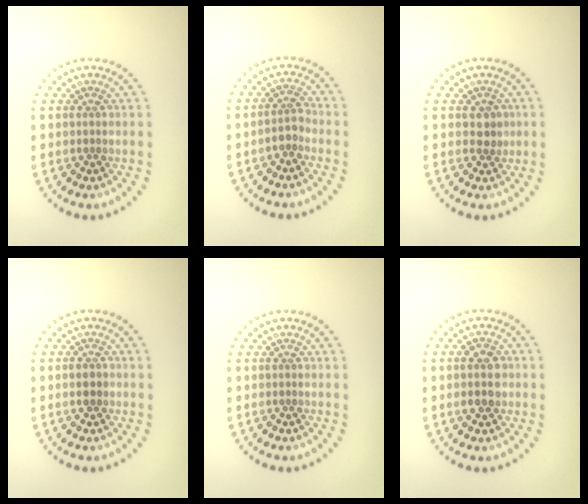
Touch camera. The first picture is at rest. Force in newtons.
{"total": 1.5, "press": 1.3, "slide": 0.7}
{"total": 1.3, "press": 1.2, "slide": 0.5}
{"total": 1.2, "press": 1.2, "slide": 0.0}
{"total": 0.0}
{"total": 3.0, "press": 3.0, "slide": 0.1}